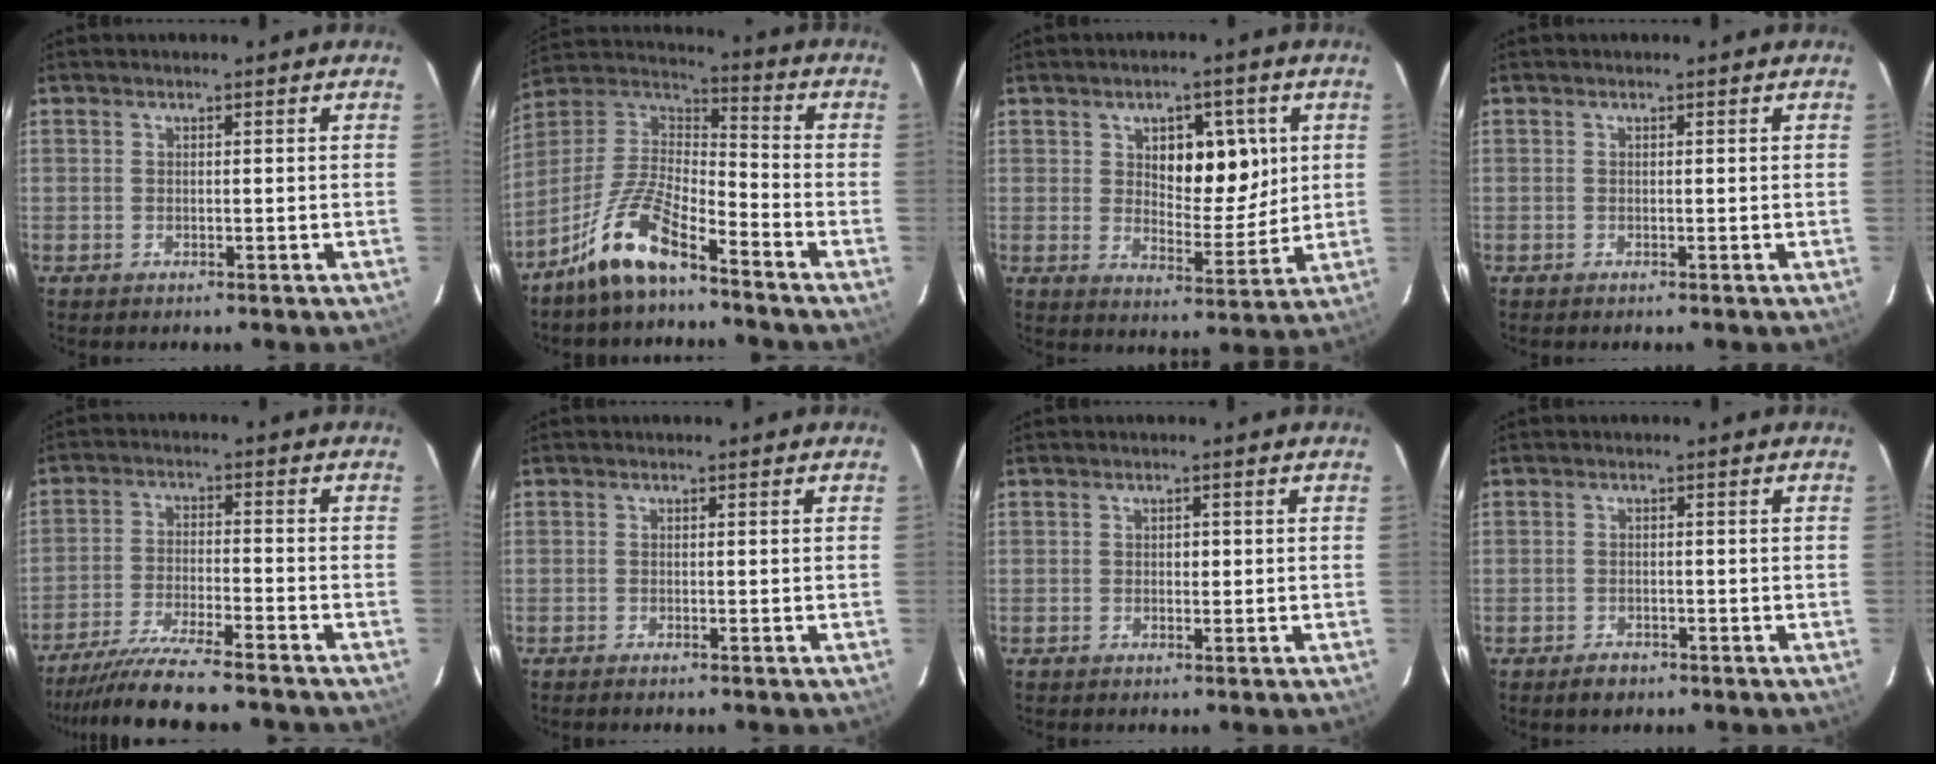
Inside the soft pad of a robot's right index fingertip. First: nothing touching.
{"total": 12.0, "force": [-8.5, 3.0, 7.9], "torque": [-0.174, 0.017, -0.163]}
{"total": 9.1, "force": [2.8, 4.4, 7.5], "torque": [-0.103, 0.007, 0.049]}
{"total": 0.0}
{"total": 12.2, "force": [-10.8, 0.0, 5.7], "torque": [-0.091, -0.023, -0.175]}
{"total": 0.9, "force": [-0.8, 0.0, 0.6], "torque": [-0.011, -0.002, -0.012]}
{"total": 1.0, "force": [0.0, 0.7, 0.8], "torque": [-0.010, 0.002, 0.000]}
{"total": 2.4, "force": [-1.6, 1.6, 0.8], "torque": [-0.014, 0.002, -0.020]}